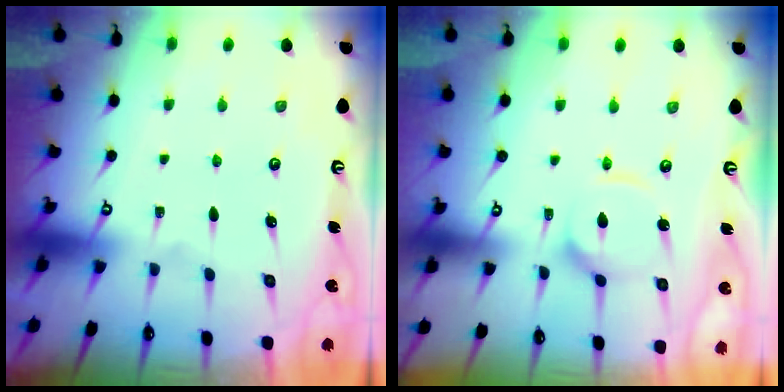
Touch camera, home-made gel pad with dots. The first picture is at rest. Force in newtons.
{"total": 10.1, "press": 10.1, "slide": 0.9}